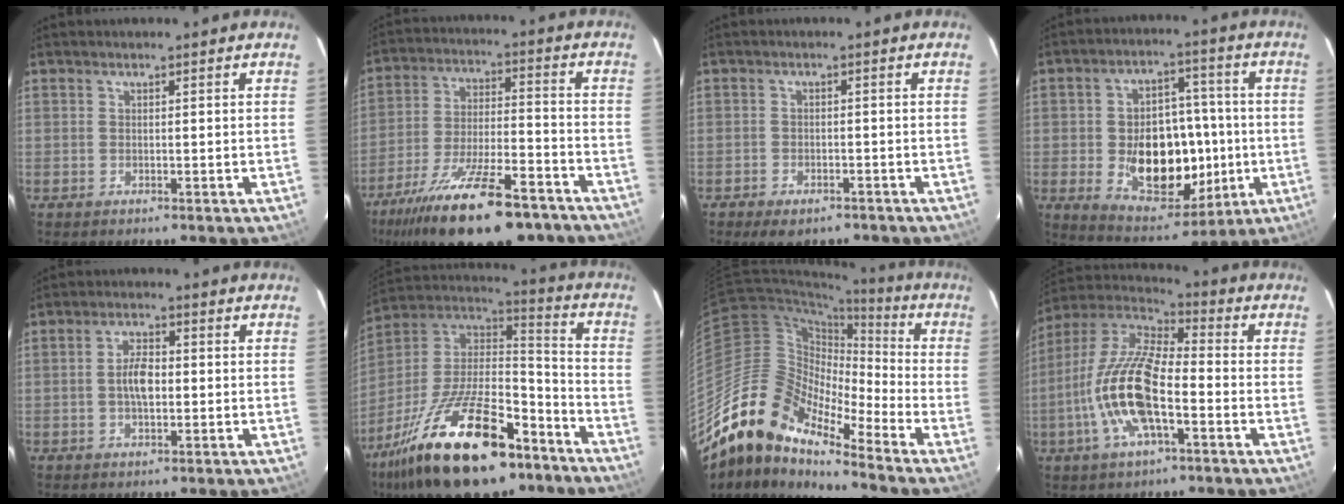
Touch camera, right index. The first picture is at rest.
{"total": 24.1, "force": [-17.8, 7.3, 14.6], "torque": [-0.273, -0.046, -0.271]}
{"total": 6.3, "force": [-4.7, 3.0, 3.0], "torque": [-0.068, -0.008, -0.065]}
{"total": 17.4, "force": [-2.5, 11.5, 12.7], "torque": [-0.236, 0.011, -0.014]}
{"total": 4.8, "force": [-0.4, 2.3, 4.2], "torque": [-0.080, 0.008, -0.006]}
{"total": 29.5, "force": [-17.9, 12.1, 20.1], "torque": [-0.386, -0.021, -0.285]}
{"total": 16.1, "force": [-13.3, 5.0, 7.6], "torque": [-0.118, 0.002, -0.273]}
{"total": 17.3, "force": [-5.1, 6.3, 15.3], "torque": [-0.313, -0.004, -0.107]}